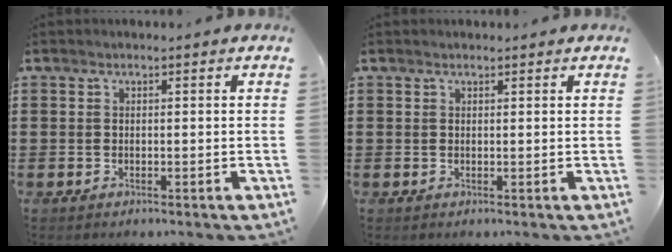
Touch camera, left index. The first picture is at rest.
{"total": 0.6, "force": [0.5, 0.2, 0.3], "torque": [-0.006, 0.001, 0.011]}